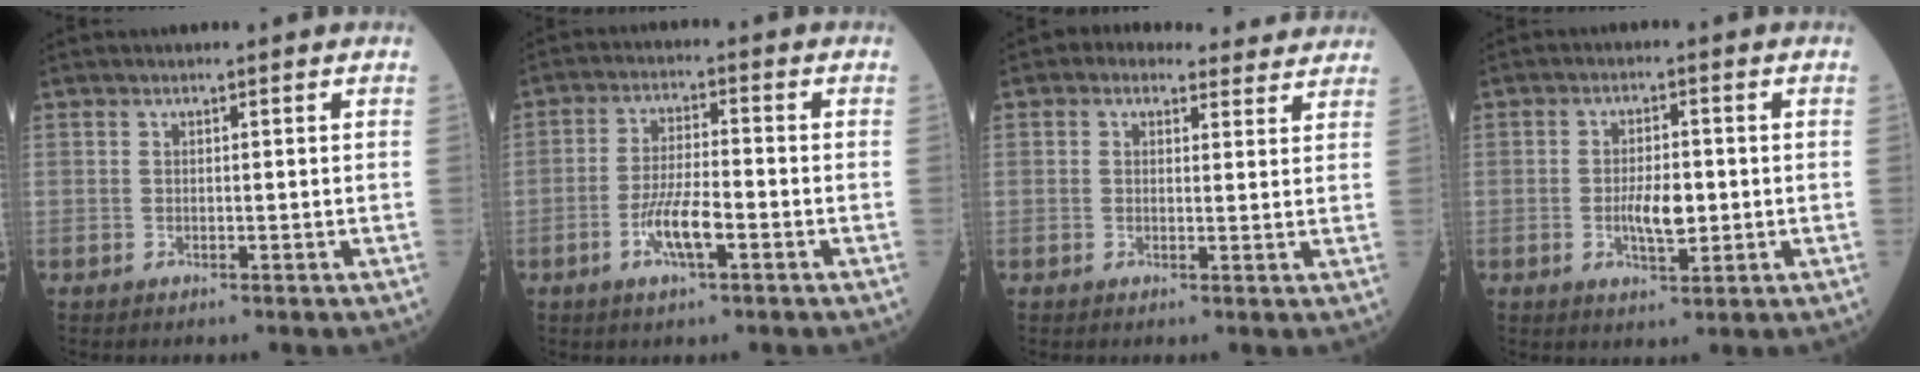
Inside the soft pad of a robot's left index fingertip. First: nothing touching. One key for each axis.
{"total": 6.3, "fx": -2.7, "fy": 1.3, "fz": 5.5, "tx": -0.112, "ty": -0.002, "tz": -0.053}
{"total": 6.9, "fx": 5.8, "fy": 3.3, "fz": 1.5, "tx": -0.010, "ty": 0.026, "tz": 0.065}
{"total": 5.0, "fx": -0.8, "fy": 1.9, "fz": 4.6, "tx": -0.085, "ty": -0.002, "tz": -0.013}